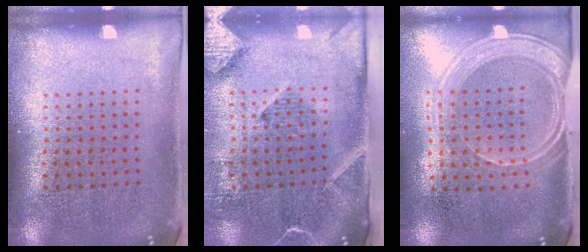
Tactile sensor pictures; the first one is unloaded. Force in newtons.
{"total": 2.9, "press": 2.1, "slide": 2.0}
{"total": 1.9, "press": 1.7, "slide": 0.9}